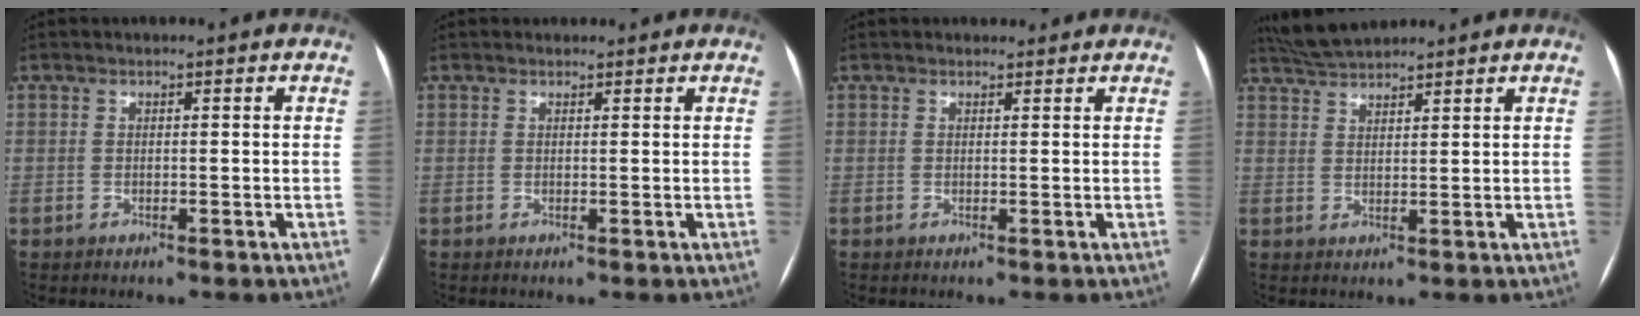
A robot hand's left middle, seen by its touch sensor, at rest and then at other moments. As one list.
[{"total": 0.9, "force": [0.8, 0.5, 0.0], "torque": [-0.002, 0.008, 0.011]}, {"total": 1.6, "force": [1.4, 0.6, 0.0], "torque": [-0.002, 0.010, 0.018]}, {"total": 5.7, "force": [5.4, 0.5, 1.8], "torque": [-0.040, 0.027, 0.104]}]